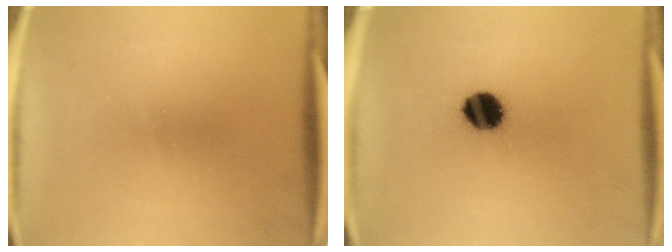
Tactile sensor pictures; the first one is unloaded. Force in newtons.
{"total": 8.6}